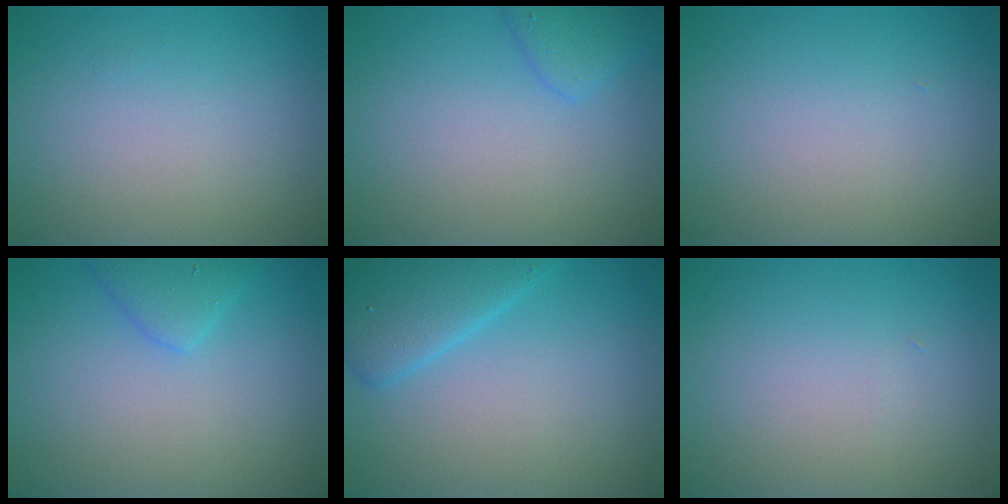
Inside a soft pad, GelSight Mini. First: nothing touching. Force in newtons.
{"total": 1.9, "press": 1.9, "slide": 0.1}
{"total": 0.0}
{"total": 2.2, "press": 2.2, "slide": 0.2}
{"total": 4.3, "press": 4.3, "slide": 0.3}
{"total": 0.0}